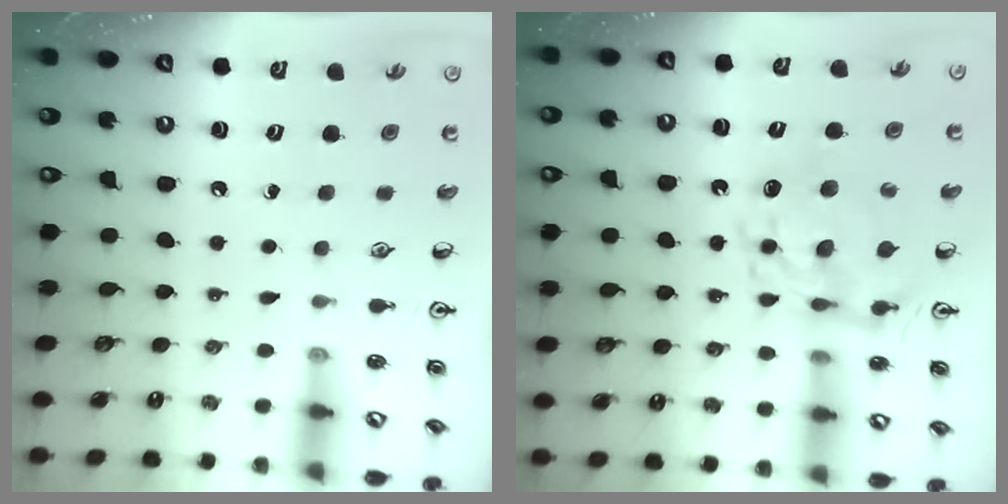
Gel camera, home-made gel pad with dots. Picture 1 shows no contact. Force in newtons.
{"total": 11.0, "press": 10.9, "slide": 1.0}